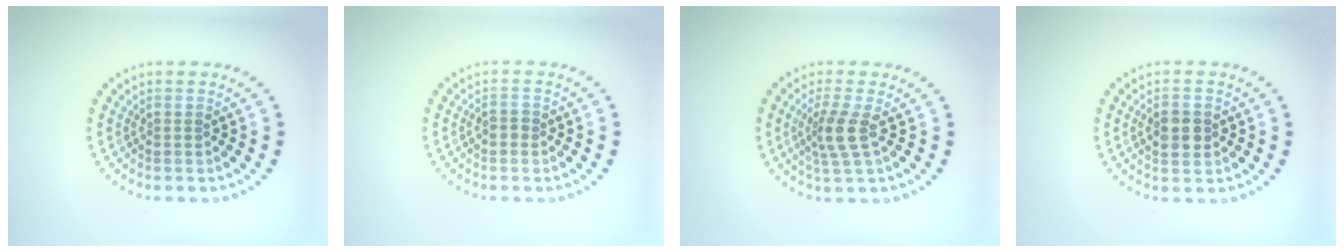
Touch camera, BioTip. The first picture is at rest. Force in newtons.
{"total": 1.2, "press": 1.1, "slide": 0.2}
{"total": 2.7, "press": 2.1, "slide": 1.8}
{"total": 3.1, "press": 3.1, "slide": 0.0}